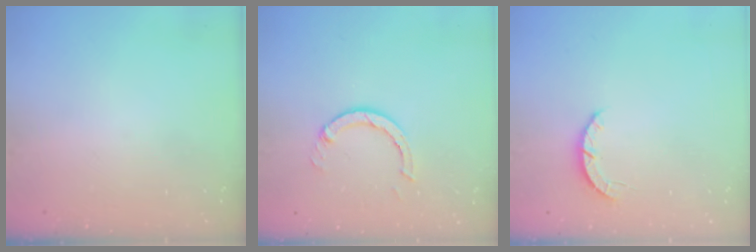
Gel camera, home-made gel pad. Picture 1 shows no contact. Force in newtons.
{"total": 3.7, "press": 3.7, "slide": 0.1}
{"total": 2.8, "press": 2.8, "slide": 0.4}